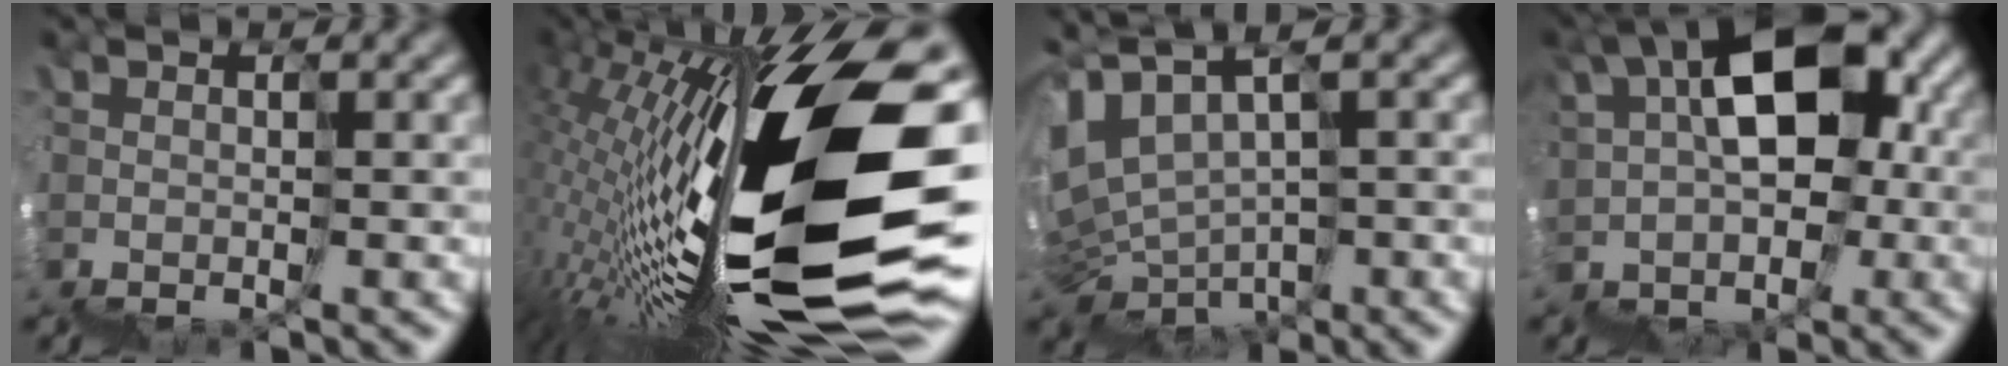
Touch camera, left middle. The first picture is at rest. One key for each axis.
{"total": 14.3, "fx": 1.4, "fy": 2.7, "fz": 14.0, "tx": -0.235, "ty": 0.022, "tz": 0.009}
{"total": 2.5, "fx": 2.1, "fy": 1.1, "fz": 0.6, "tx": -0.029, "ty": 0.023, "tz": 0.048}
{"total": 8.3, "fx": 4.2, "fy": 5.4, "fz": 4.7, "tx": -0.067, "ty": 0.035, "tz": 0.061}